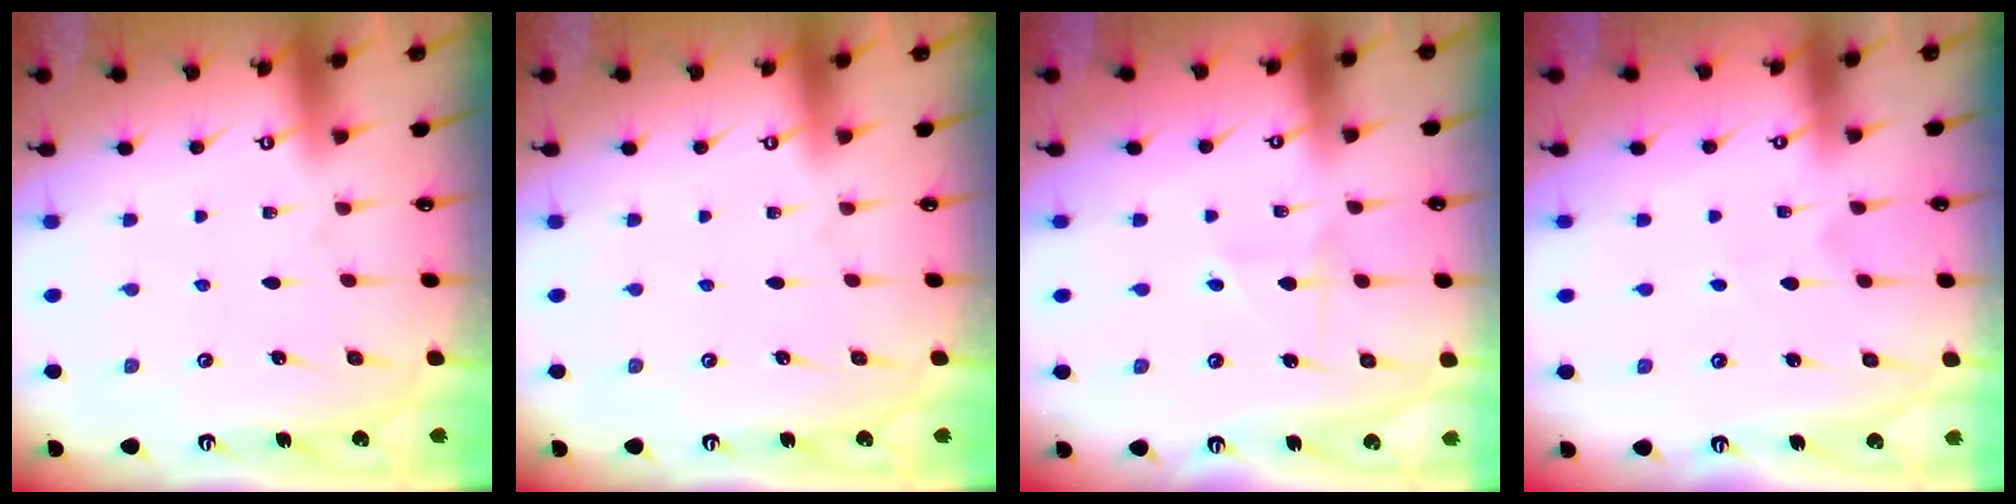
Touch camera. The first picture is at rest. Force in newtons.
{"total": 0.0}
{"total": 4.0, "press": 3.9, "slide": 0.7}
{"total": 2.5, "press": 2.5, "slide": 0.3}